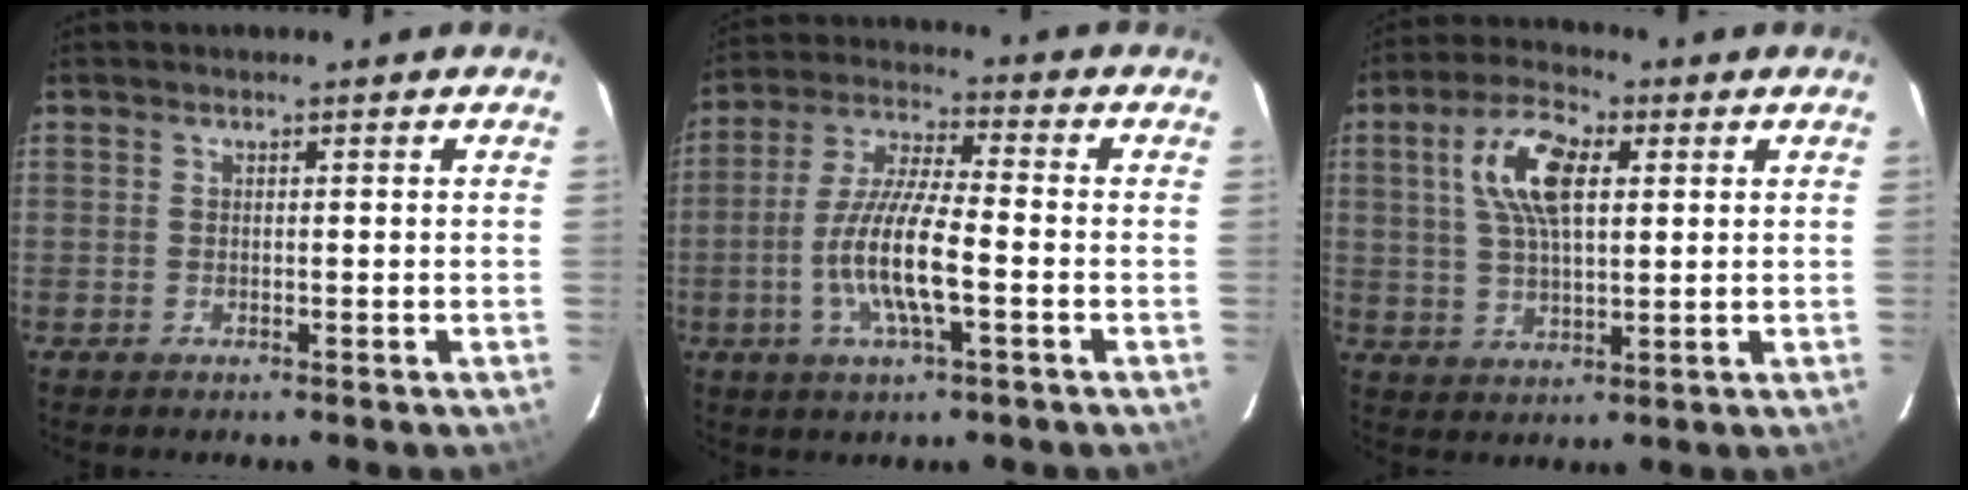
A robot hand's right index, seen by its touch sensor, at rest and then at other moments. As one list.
[{"total": 11.7, "force": [-3.3, 2.2, 11.0], "torque": [-0.226, -0.003, -0.065]}, {"total": 10.5, "force": [3.1, 4.7, 8.9], "torque": [-0.169, 0.020, 0.058]}]